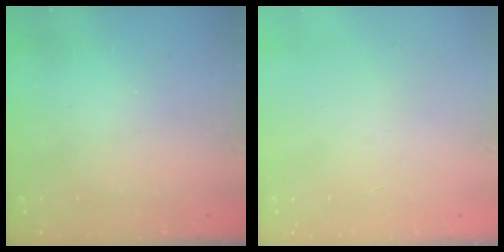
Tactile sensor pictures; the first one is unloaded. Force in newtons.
{"total": 0.0}